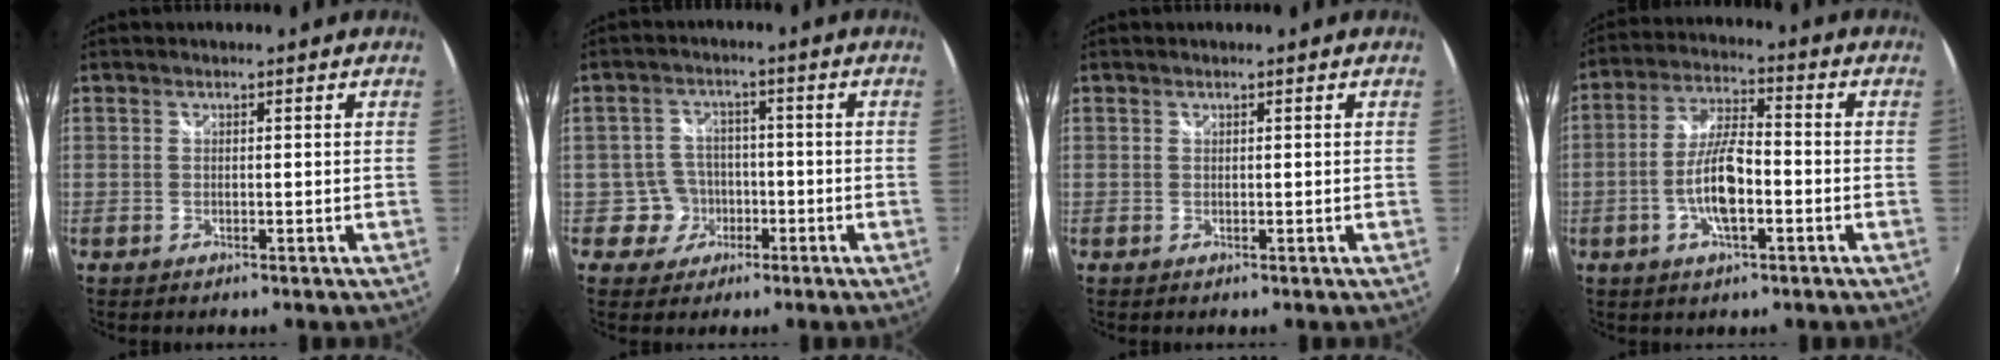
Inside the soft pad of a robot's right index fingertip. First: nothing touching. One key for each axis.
{"total": 5.0, "fx": -1.9, "fy": 4.6, "fz": 0.3, "tx": -0.013, "ty": 0.021, "tz": -0.025}
{"total": 0.0}
{"total": 9.5, "fx": -2.8, "fy": 2.9, "fz": 8.6, "tx": -0.175, "ty": 0.004, "tz": -0.053}